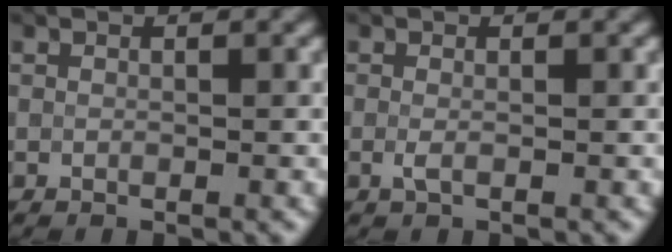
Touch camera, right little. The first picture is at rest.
{"total": 0.7, "force": [0.0, 0.2, 0.7], "torque": [-0.018, -0.004, 0.000]}